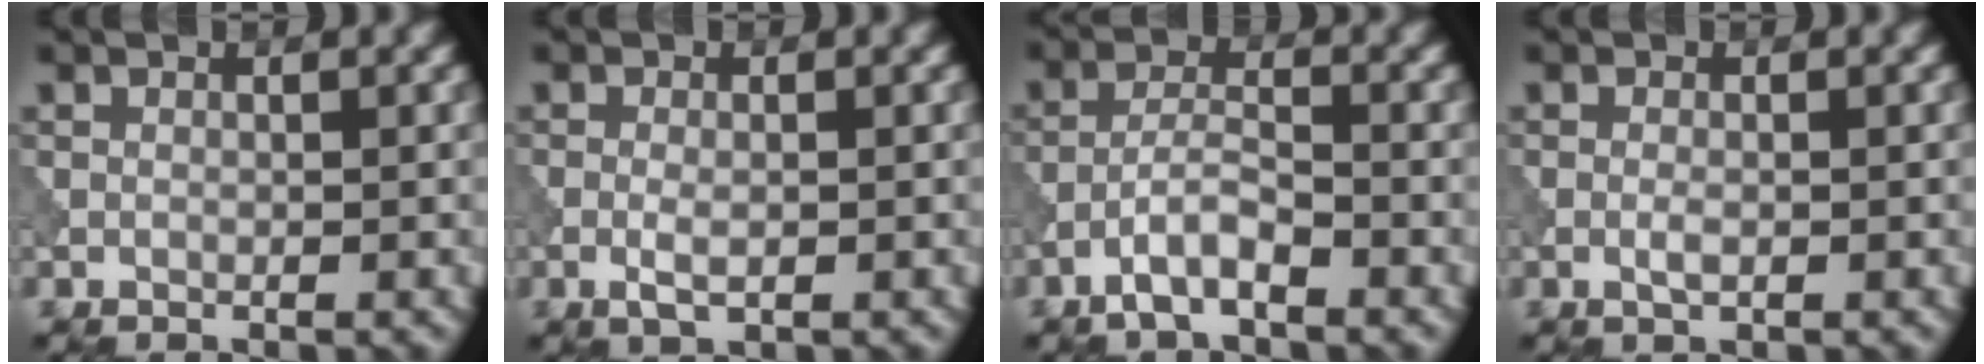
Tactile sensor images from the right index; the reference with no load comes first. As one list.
[{"total": 1.8, "force": [-0.5, 0.7, 1.5], "torque": [-0.034, -0.004, -0.013]}, {"total": 3.1, "force": [-2.0, 0.7, 2.3], "torque": [-0.047, 0.010, -0.046]}, {"total": 1.0, "force": [-0.3, 0.3, 0.9], "torque": [-0.021, -0.002, -0.007]}]